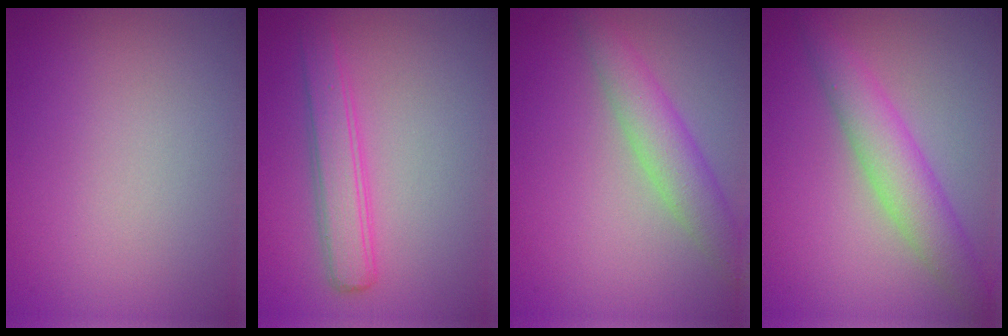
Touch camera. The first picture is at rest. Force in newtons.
{"total": 3.1, "press": 3.1, "slide": 0.1}
{"total": 4.3, "press": 4.3, "slide": 0.0}
{"total": 4.2, "press": 4.2, "slide": 0.2}